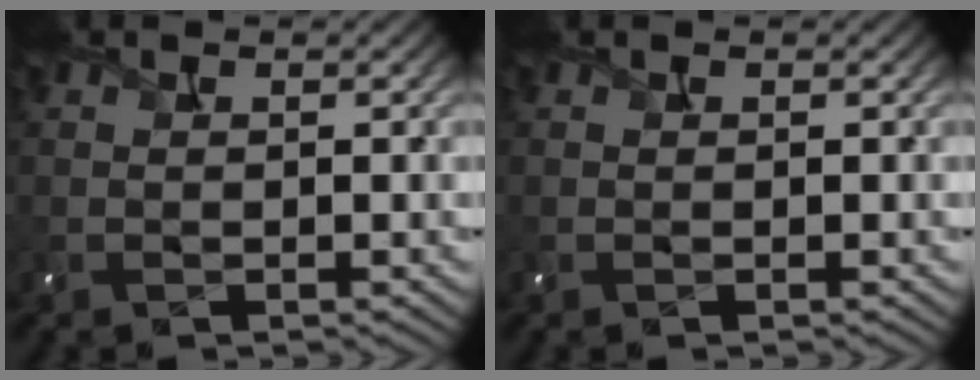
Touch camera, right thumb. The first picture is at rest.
{"total": 0.0}